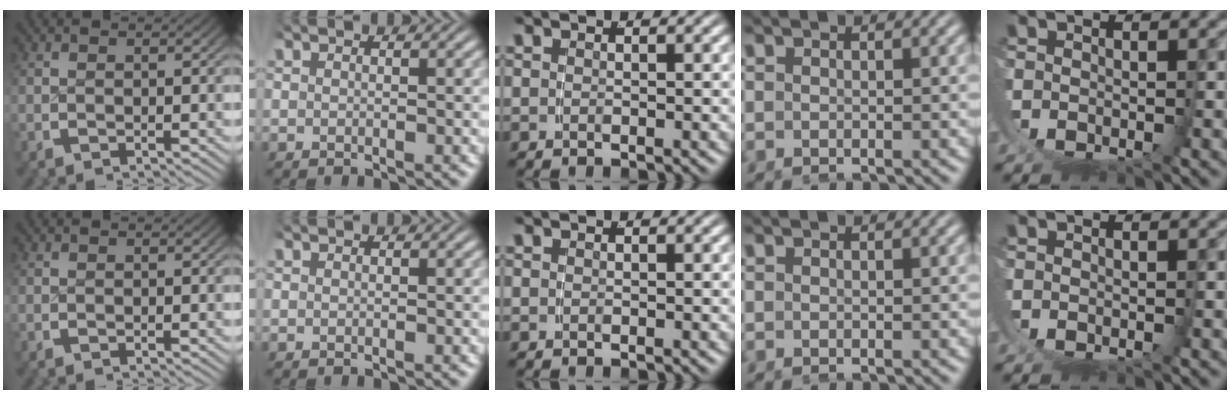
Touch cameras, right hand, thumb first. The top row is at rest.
{}